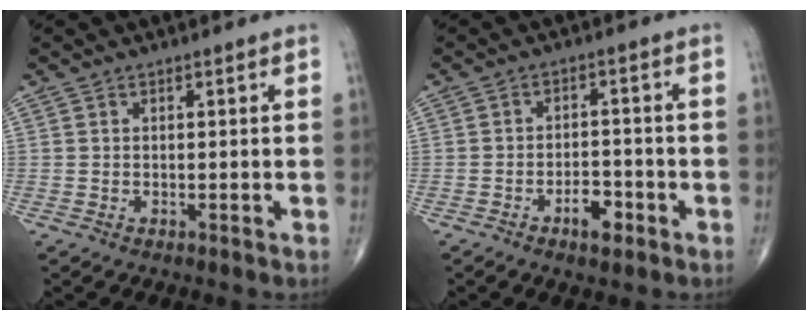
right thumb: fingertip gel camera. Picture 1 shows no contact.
{"total": 4.7, "force": [-2.5, 2.2, 3.3], "torque": [-0.043, 0.017, -0.039]}